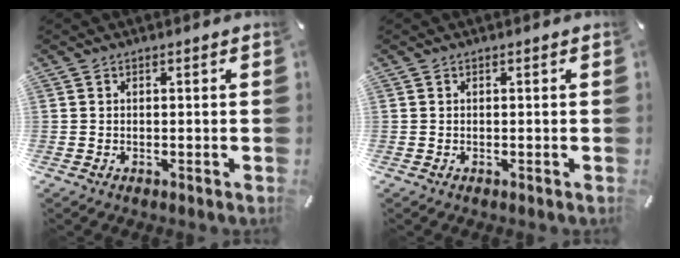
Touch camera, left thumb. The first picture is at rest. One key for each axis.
{"total": 0.0}